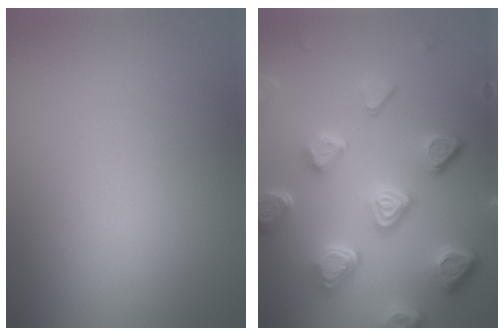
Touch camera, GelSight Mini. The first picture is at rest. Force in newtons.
{"total": 7.5, "press": 5.6, "slide": 5.0}